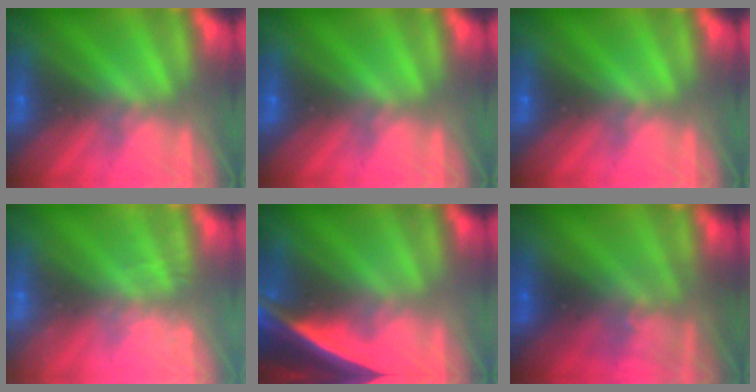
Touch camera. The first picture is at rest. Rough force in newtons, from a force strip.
{"total": 0.0}
{"total": 0.0}
{"total": 2.5}
{"total": 5.6}
{"total": 2.9}